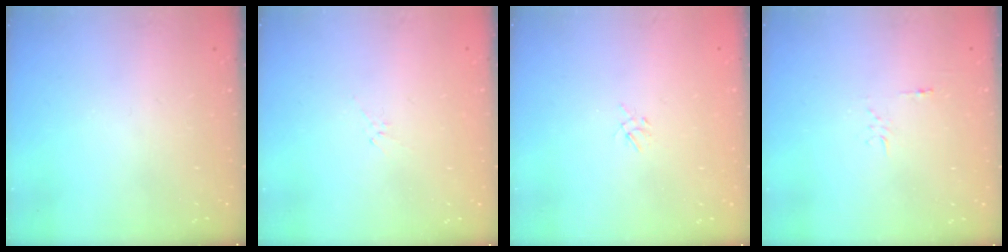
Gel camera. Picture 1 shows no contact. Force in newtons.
{"total": 2.1, "press": 2.0, "slide": 0.6}
{"total": 2.0, "press": 2.0, "slide": 0.4}
{"total": 4.9, "press": 4.9, "slide": 0.5}